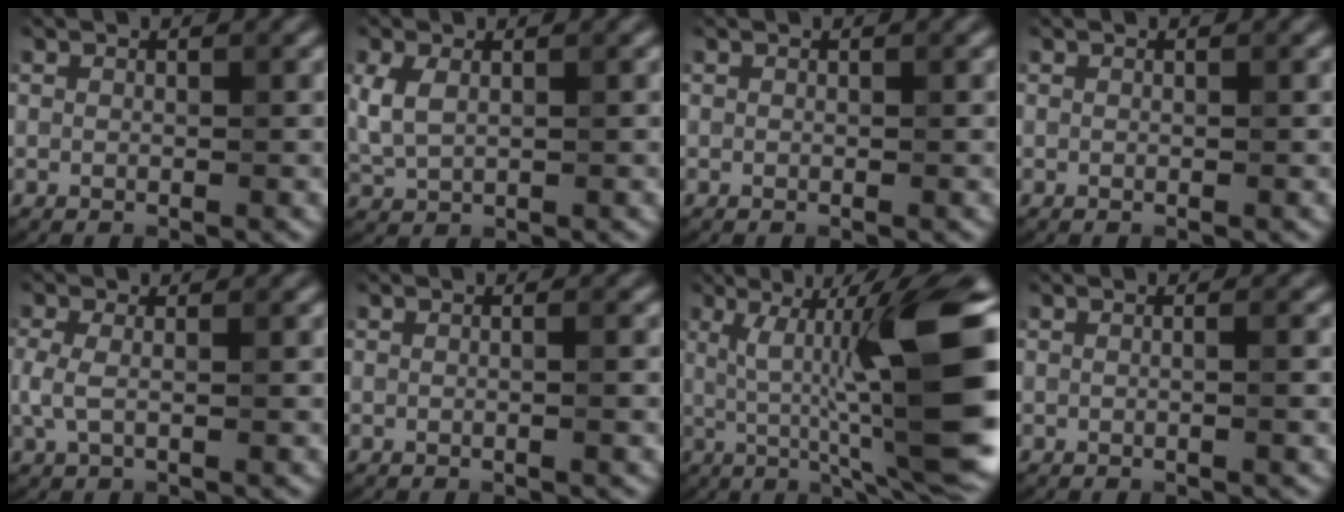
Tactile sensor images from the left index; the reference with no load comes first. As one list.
[{"total": 2.3, "force": [0.4, 1.4, 1.8], "torque": [-0.053, -0.001, 0.012]}, {"total": 0.0}, {"total": 0.0}, {"total": 1.5, "force": [-0.4, 0.7, 1.3], "torque": [-0.041, -0.004, -0.009]}, {"total": 1.1, "force": [-0.3, 0.5, 1.0], "torque": [-0.007, -0.006, -0.016]}, {"total": 13.8, "force": [1.0, 3.1, 13.4], "torque": [-0.183, 0.008, 0.018]}, {"total": 1.5, "force": [-0.3, 0.7, 1.3], "torque": [-0.007, -0.005, -0.019]}]